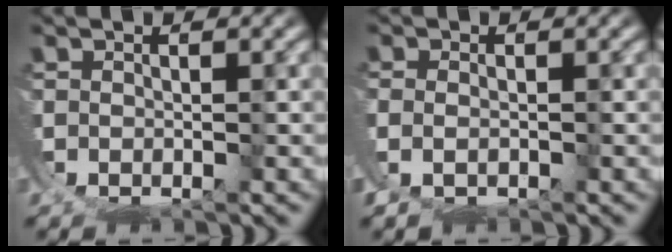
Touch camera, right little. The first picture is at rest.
{"total": 2.9, "force": [-0.7, 2.5, 1.2], "torque": [-0.042, -0.013, -0.006]}